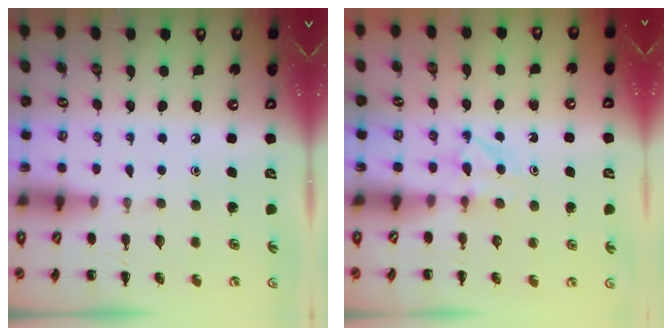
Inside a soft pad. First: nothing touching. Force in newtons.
{"total": 4.1, "press": 3.8, "slide": 1.5}